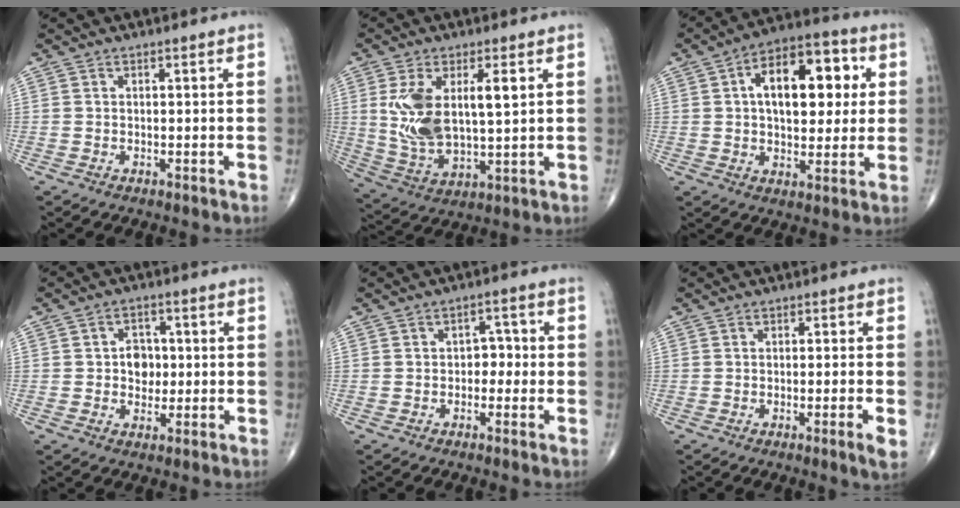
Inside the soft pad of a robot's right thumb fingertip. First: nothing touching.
{"total": 13.8, "force": [3.1, 6.2, 11.9], "torque": [-0.228, -0.018, 0.071]}
{"total": 16.8, "force": [3.5, 9.3, 13.6], "torque": [-0.164, 0.015, 0.047]}
{"total": 5.0, "force": [0.1, 4.0, 3.0], "torque": [-0.018, 0.006, -0.002]}
{"total": 3.4, "force": [-0.6, 2.5, 2.2], "torque": [-0.002, 0.013, -0.018]}
{"total": 3.1, "force": [-0.9, -0.1, 3.0], "torque": [-0.052, -0.007, -0.016]}